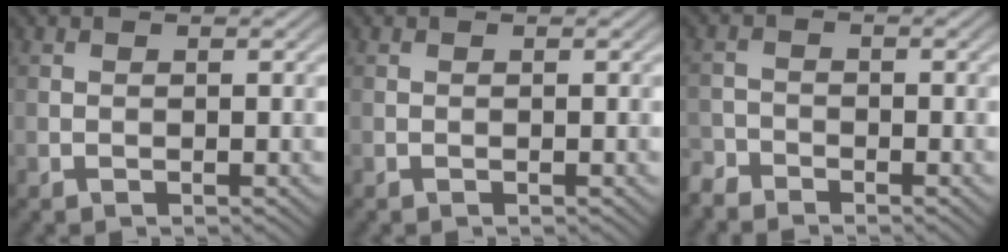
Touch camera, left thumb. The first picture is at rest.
{"total": 0.0}
{"total": 2.5, "force": [-2.3, 0.7, 0.4], "torque": [-0.009, -0.005, -0.059]}